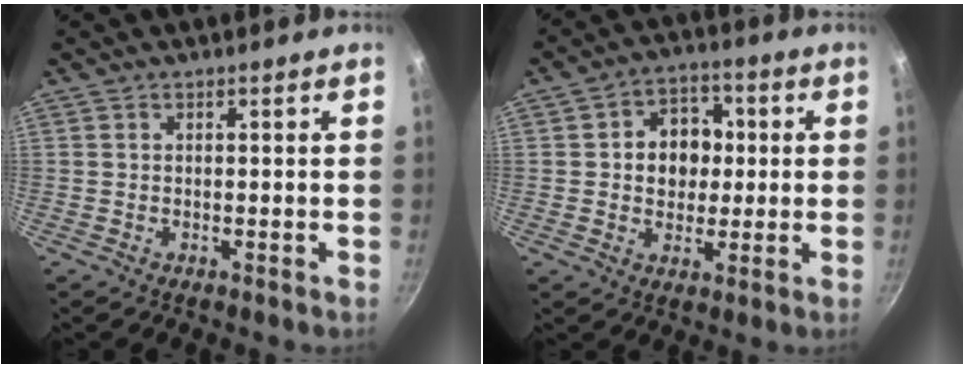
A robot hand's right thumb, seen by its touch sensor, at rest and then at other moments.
{"total": 9.9, "force": [1.1, 8.1, 5.7], "torque": [-0.041, 0.009, 0.008]}